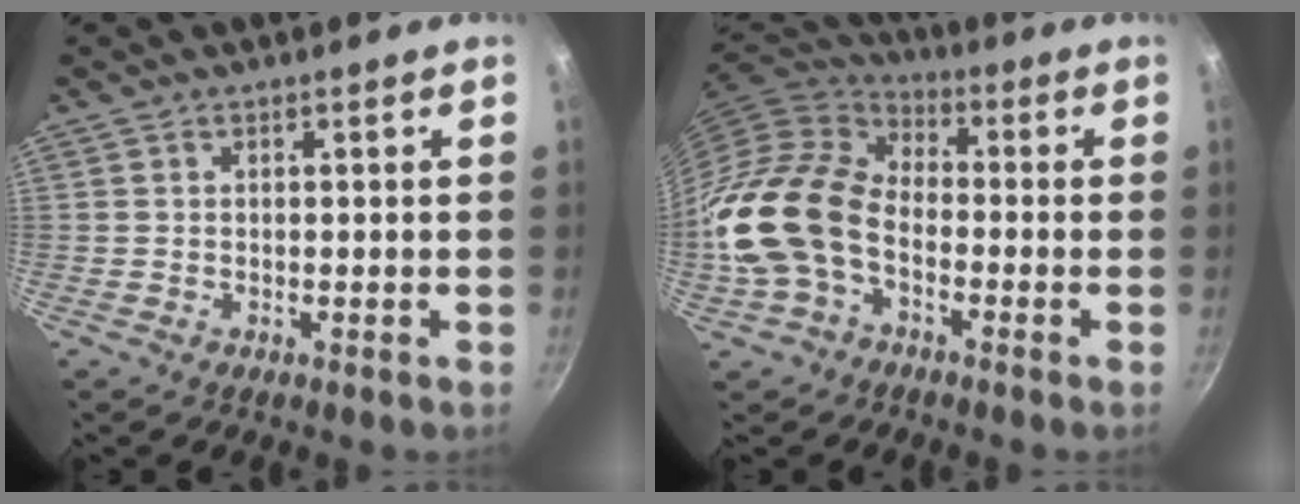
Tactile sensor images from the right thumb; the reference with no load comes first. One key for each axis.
{"total": 16.4, "fx": -4.1, "fy": 11.1, "fz": 11.3, "tx": -0.196, "ty": 0.044, "tz": -0.096}